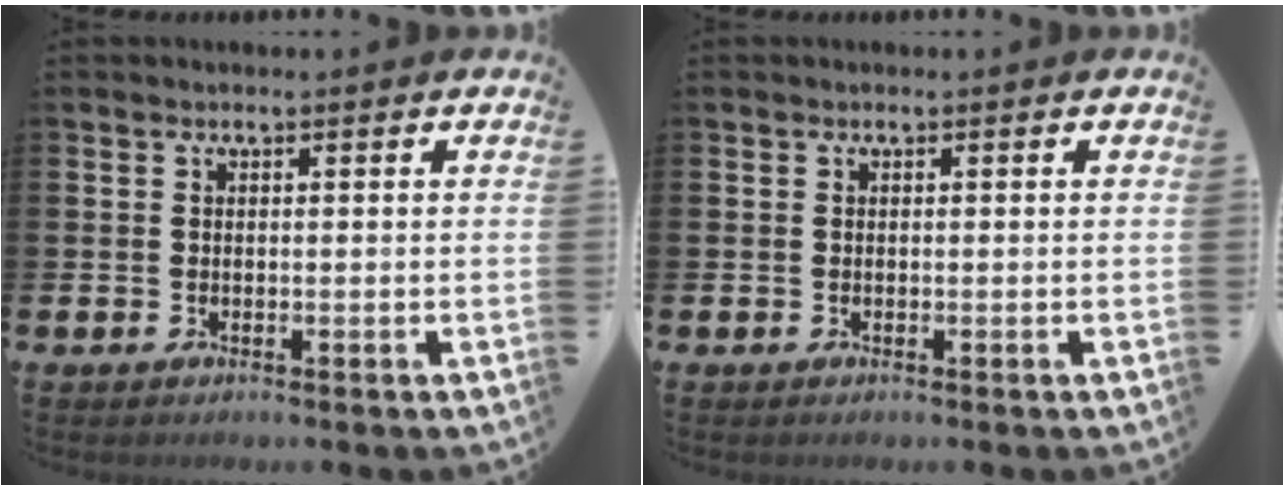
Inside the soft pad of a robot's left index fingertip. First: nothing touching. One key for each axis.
{"total": 0.0}